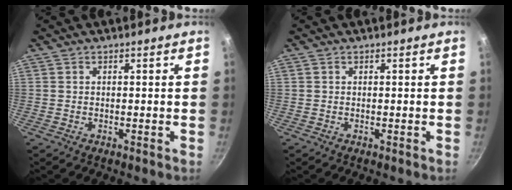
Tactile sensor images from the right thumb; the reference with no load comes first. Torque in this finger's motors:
{"motor_torque": [0.09, 0.01, 0.57, 0.21, 0.01]}